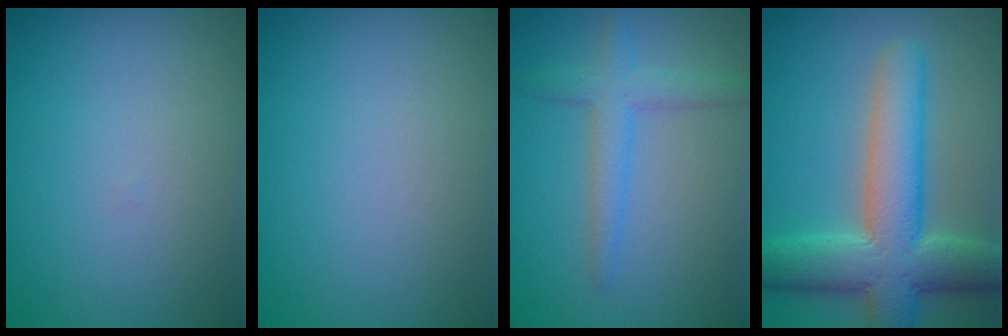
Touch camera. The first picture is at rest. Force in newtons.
{"total": 0.0}
{"total": 2.8, "press": 2.8, "slide": 0.1}
{"total": 8.9, "press": 8.9, "slide": 0.5}